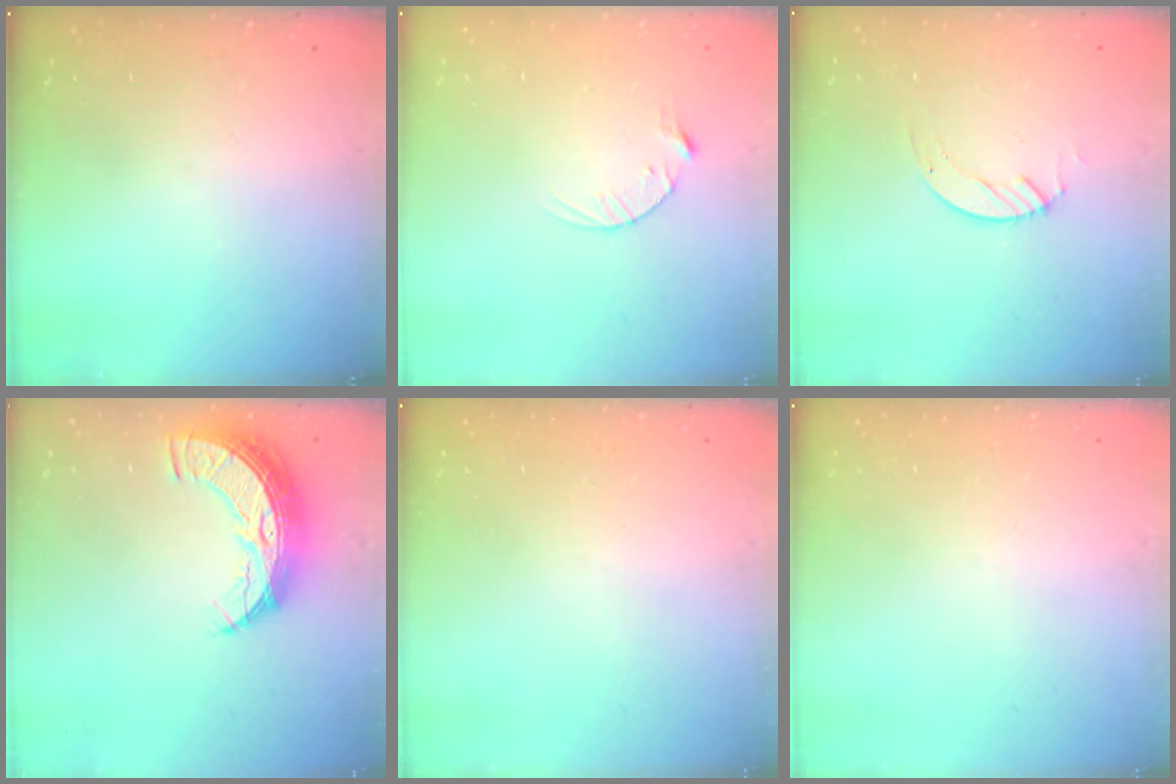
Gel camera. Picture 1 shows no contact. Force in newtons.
{"total": 3.5, "press": 3.5, "slide": 0.4}
{"total": 2.1, "press": 2.1, "slide": 0.2}
{"total": 11.5, "press": 11.5, "slide": 0.9}
{"total": 0.0}
{"total": 0.0}